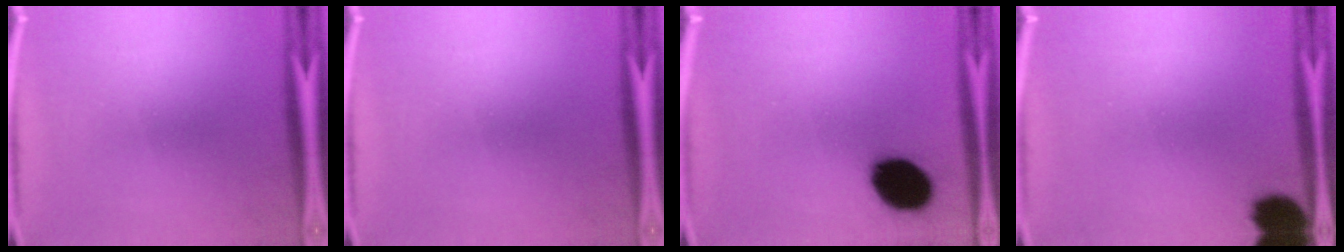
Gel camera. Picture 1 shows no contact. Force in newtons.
{"total": 0.0}
{"total": 14.8}
{"total": 10.3}